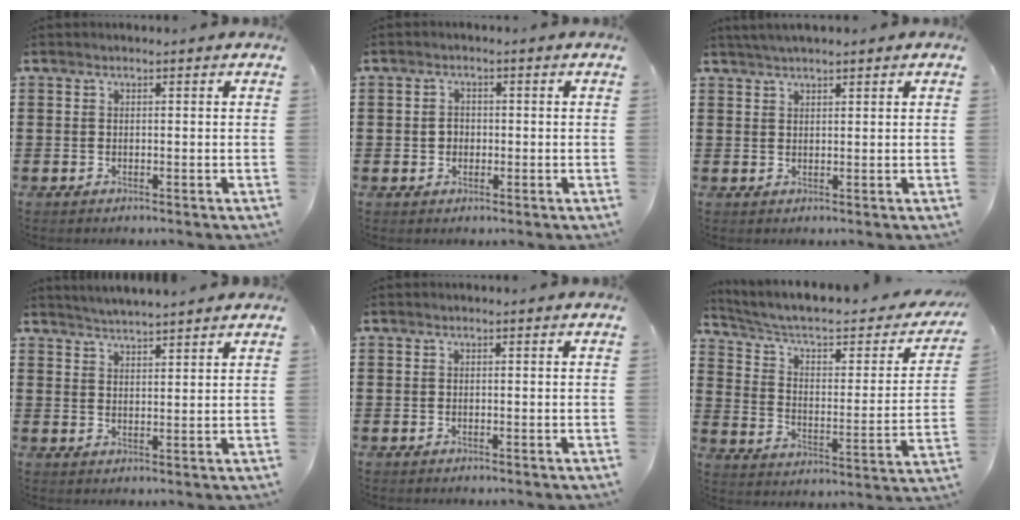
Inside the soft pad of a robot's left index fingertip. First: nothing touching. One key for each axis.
{"total": 1.8, "fx": -0.1, "fy": 1.6, "fz": 0.8, "tx": -0.019, "ty": 0.007, "tz": -0.005}
{"total": 2.1, "fx": 1.8, "fy": 0.3, "fz": 0.9, "tx": -0.021, "ty": 0.005, "tz": 0.034}
{"total": 2.9, "fx": 2.9, "fy": -0.6, "fz": 0.0, "tx": -0.008, "ty": -0.011, "tz": 0.053}
{"total": 0.0}
{"total": 5.9, "fx": 4.2, "fy": 1.9, "fz": 3.7, "tx": -0.093, "ty": -0.029, "tz": 0.067}